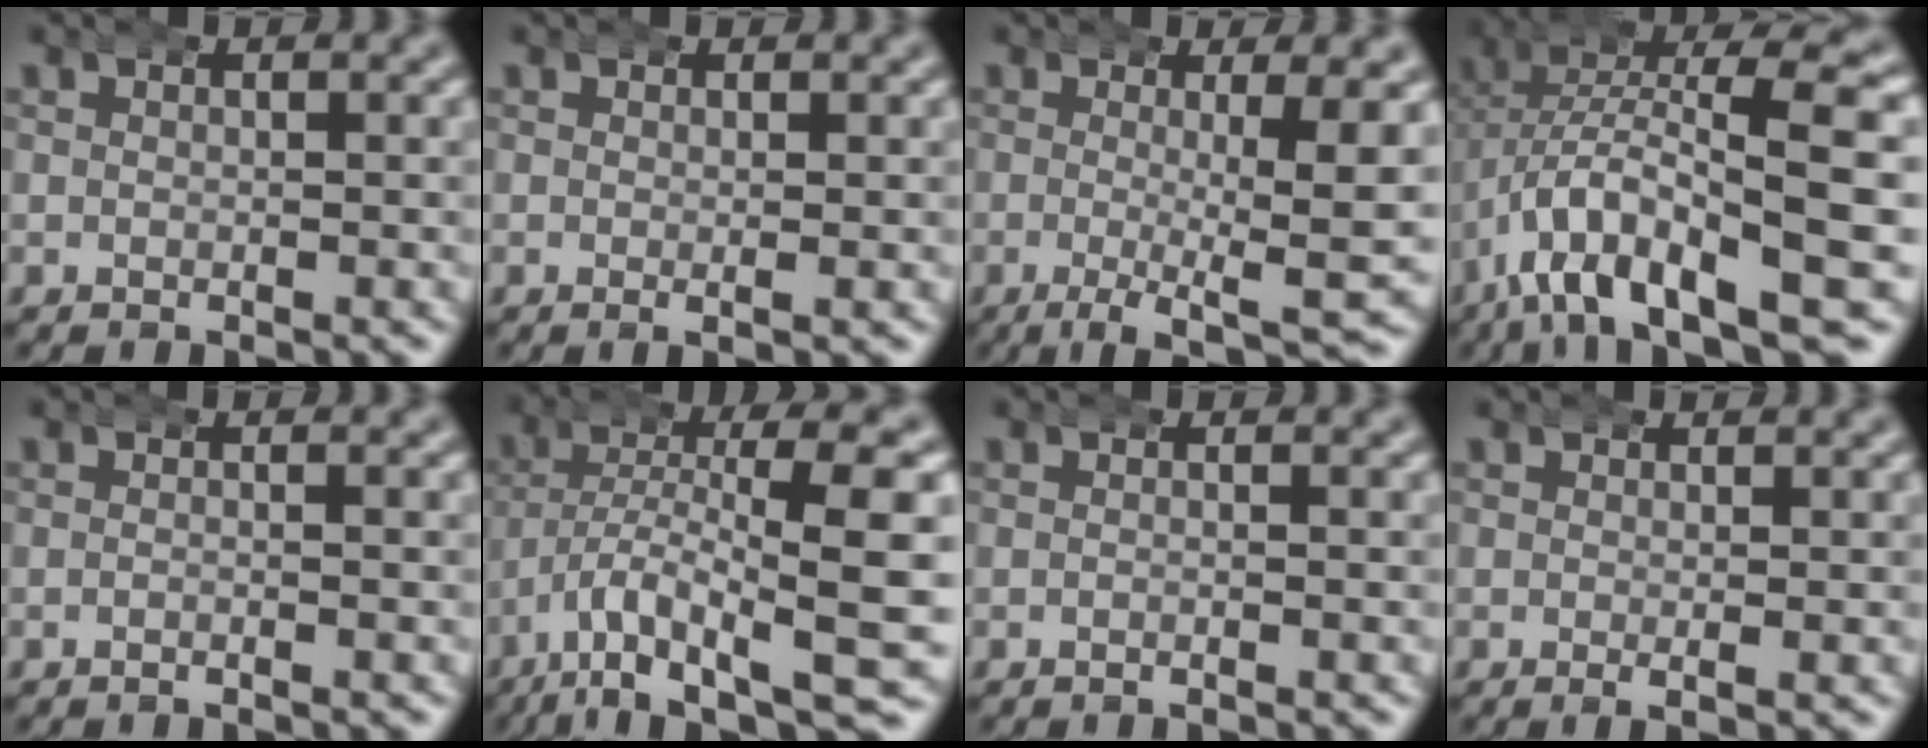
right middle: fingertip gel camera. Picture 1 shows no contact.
{"total": 1.0, "force": [-0.2, 0.1, 0.9], "torque": [-0.018, 0.004, -0.007]}
{"total": 8.1, "force": [-3.8, 2.0, 6.9], "torque": [-0.095, -0.020, -0.052]}
{"total": 12.4, "force": [-5.3, 5.7, 9.6], "torque": [-0.176, -0.033, -0.064]}
{"total": 0.9, "force": [-0.6, -0.1, 0.7], "torque": [-0.009, 0.007, -0.017]}
{"total": 13.5, "force": [-9.9, 4.1, 8.2], "torque": [-0.132, -0.039, -0.133]}
{"total": 0.6, "force": [-0.3, 0.0, 0.5], "torque": [-0.005, 0.008, -0.012]}
{"total": 1.3, "force": [-0.3, 0.3, 1.2], "torque": [-0.021, 0.003, -0.008]}